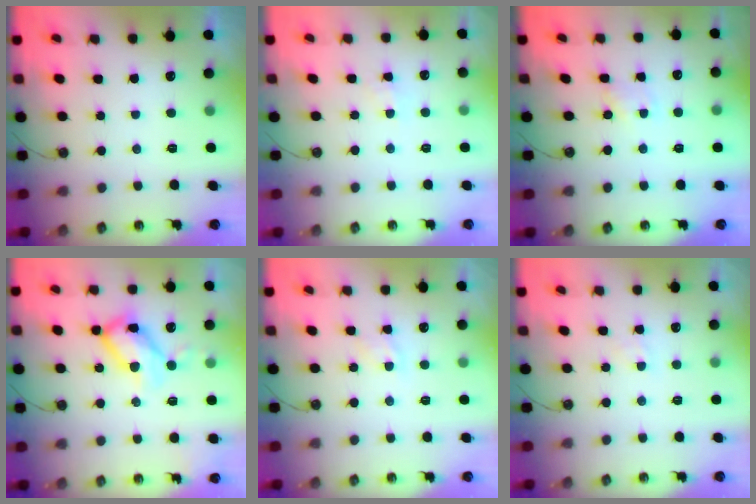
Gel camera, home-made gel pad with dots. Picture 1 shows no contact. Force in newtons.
{"total": 2.1, "press": 2.1, "slide": 0.3}
{"total": 2.2, "press": 2.2, "slide": 0.3}
{"total": 14.3, "press": 14.3, "slide": 1.3}
{"total": 8.0, "press": 8.0, "slide": 0.7}
{"total": 4.0, "press": 4.0, "slide": 0.6}